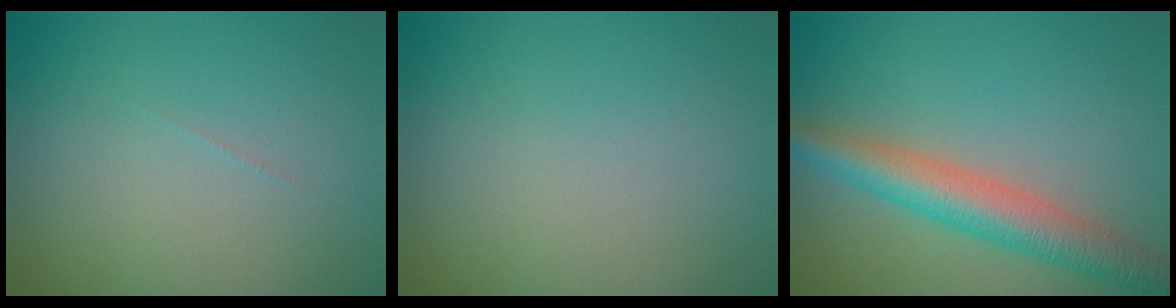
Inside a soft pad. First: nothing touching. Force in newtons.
{"total": 0.0}
{"total": 5.3, "press": 5.3, "slide": 0.2}